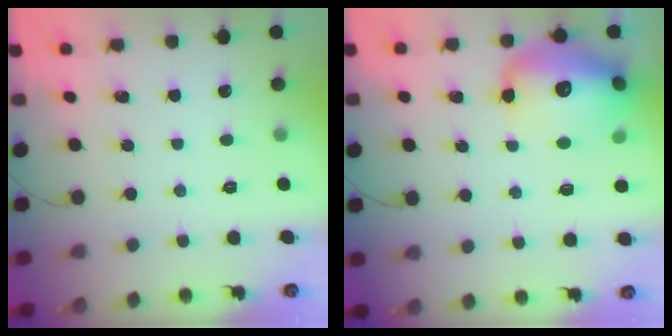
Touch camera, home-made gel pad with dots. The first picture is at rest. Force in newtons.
{"total": 19.7, "press": 19.6, "slide": 2.8}